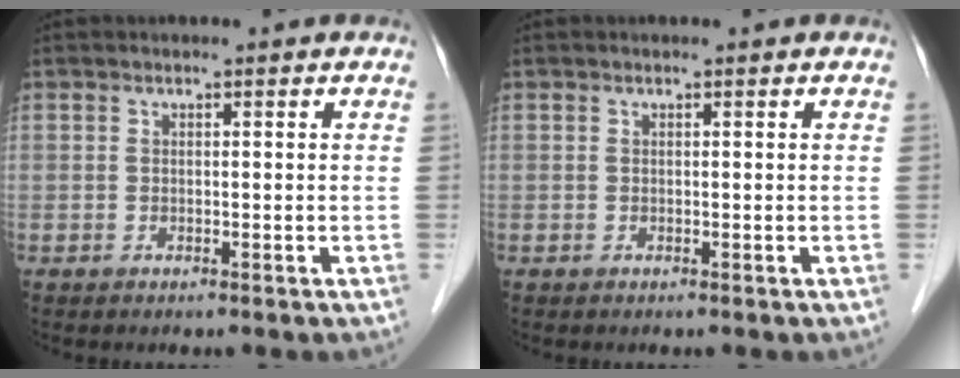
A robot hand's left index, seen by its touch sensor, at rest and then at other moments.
{"total": 0.0}